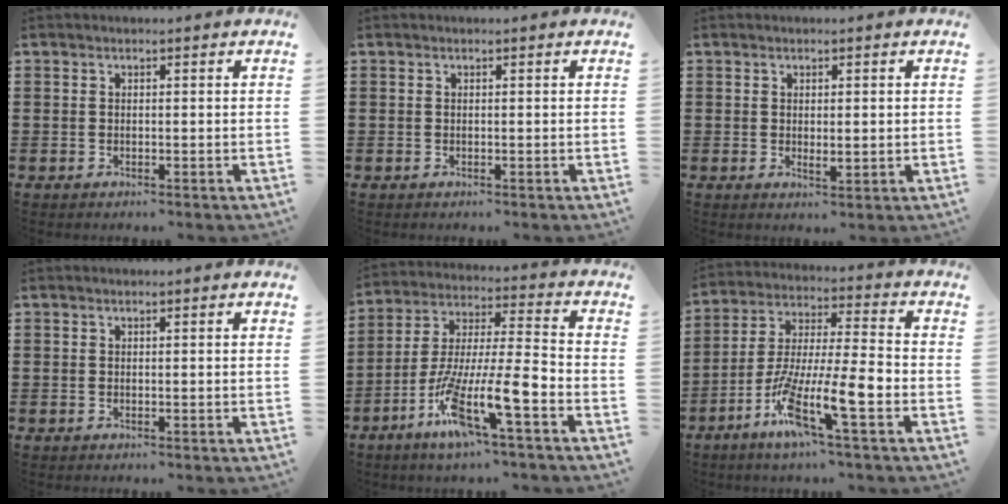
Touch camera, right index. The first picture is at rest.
{"total": 0.0}
{"total": 1.4, "force": [0.1, 0.6, 1.3], "torque": [-0.024, 0.001, 0.002]}
{"total": 0.0}
{"total": 13.9, "force": [-7.8, 1.7, 11.4], "torque": [-0.230, -0.016, -0.147]}
{"total": 13.0, "force": [-5.8, 2.1, 11.4], "torque": [-0.244, -0.017, -0.114]}